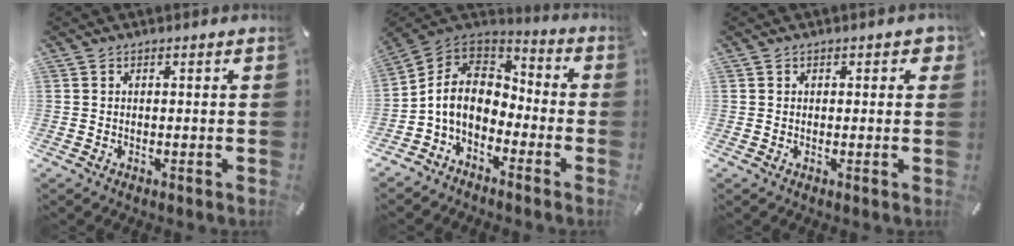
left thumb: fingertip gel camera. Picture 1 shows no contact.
{"total": 8.8, "force": [-3.9, 6.8, 4.2], "torque": [-0.116, 0.009, -0.078]}
{"total": 1.7, "force": [0.6, 1.2, 1.0], "torque": [-0.005, 0.001, 0.006]}